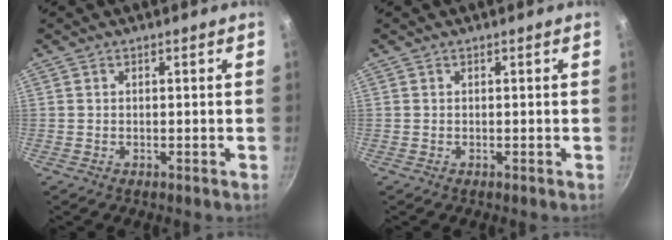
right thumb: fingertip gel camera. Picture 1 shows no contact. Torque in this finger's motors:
{"motor_torque": [0.00, 0.00, 0.00, 0.00, 0.00]}